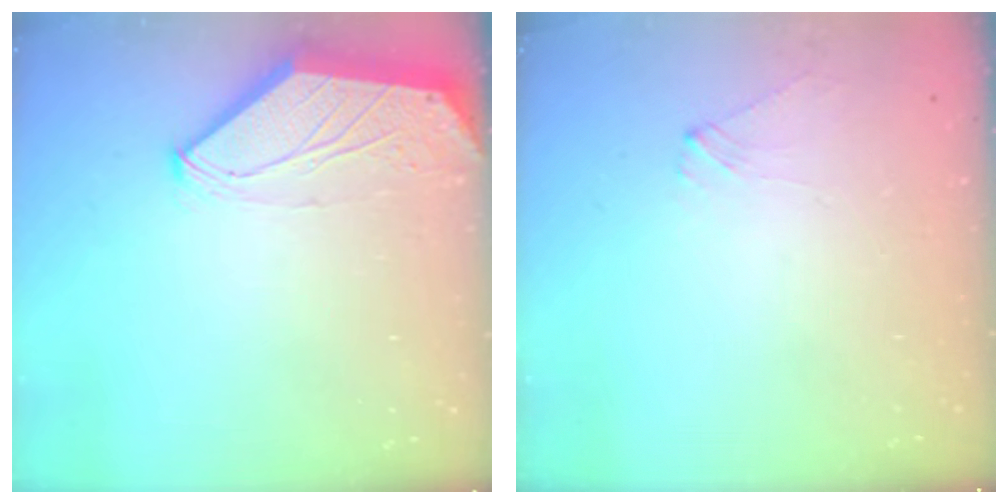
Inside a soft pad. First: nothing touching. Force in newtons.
{"total": 1.7, "press": 1.6, "slide": 0.5}